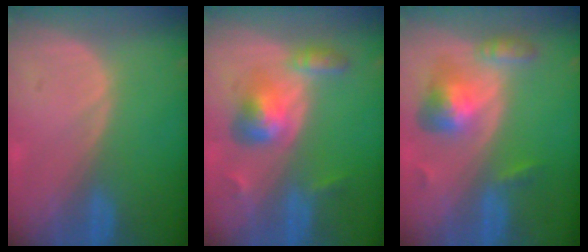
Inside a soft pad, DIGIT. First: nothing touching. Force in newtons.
{"total": 6.3, "press": 5.7, "slide": 2.8}
{"total": 6.5, "press": 6.0, "slide": 2.5}